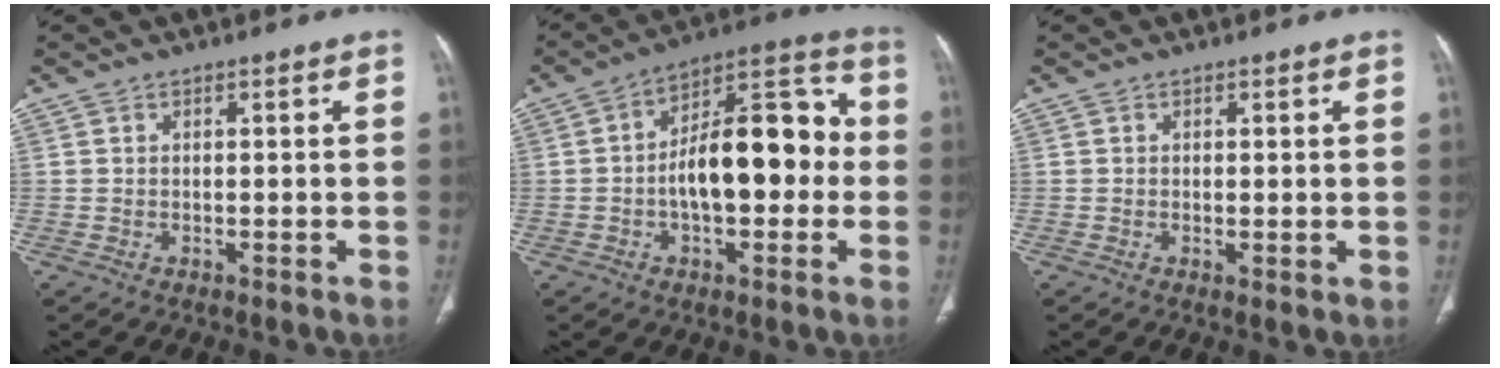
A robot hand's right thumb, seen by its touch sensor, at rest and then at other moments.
{"total": 17.9, "force": [-1.1, 9.0, 15.4], "torque": [-0.214, 0.047, -0.023]}
{"total": 1.0, "force": [0.1, 0.4, 1.0], "torque": [-0.021, -0.007, 0.001]}